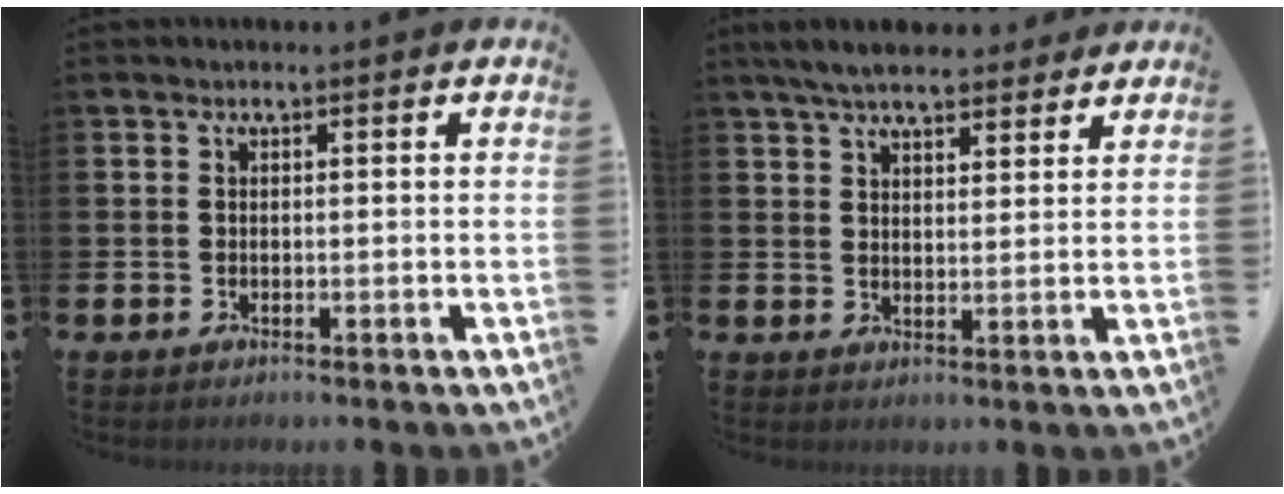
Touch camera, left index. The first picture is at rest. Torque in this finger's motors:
{"motor_torque": [1.09, -1.05, 0.46, 0.21]}